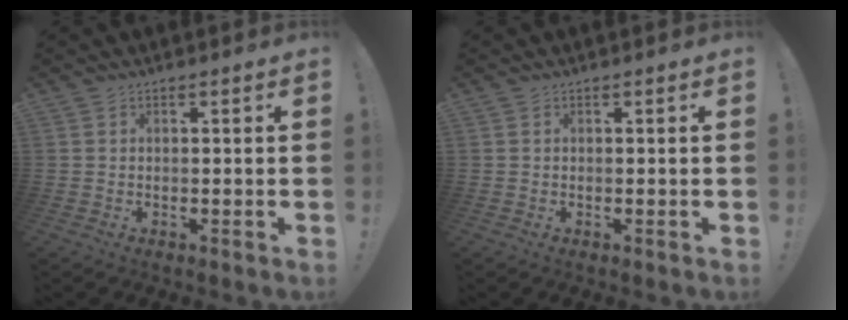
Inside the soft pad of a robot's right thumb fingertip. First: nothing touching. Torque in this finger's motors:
{"motor_torque": [0.05, 0.22, 0.04, -0.13, 0.00]}